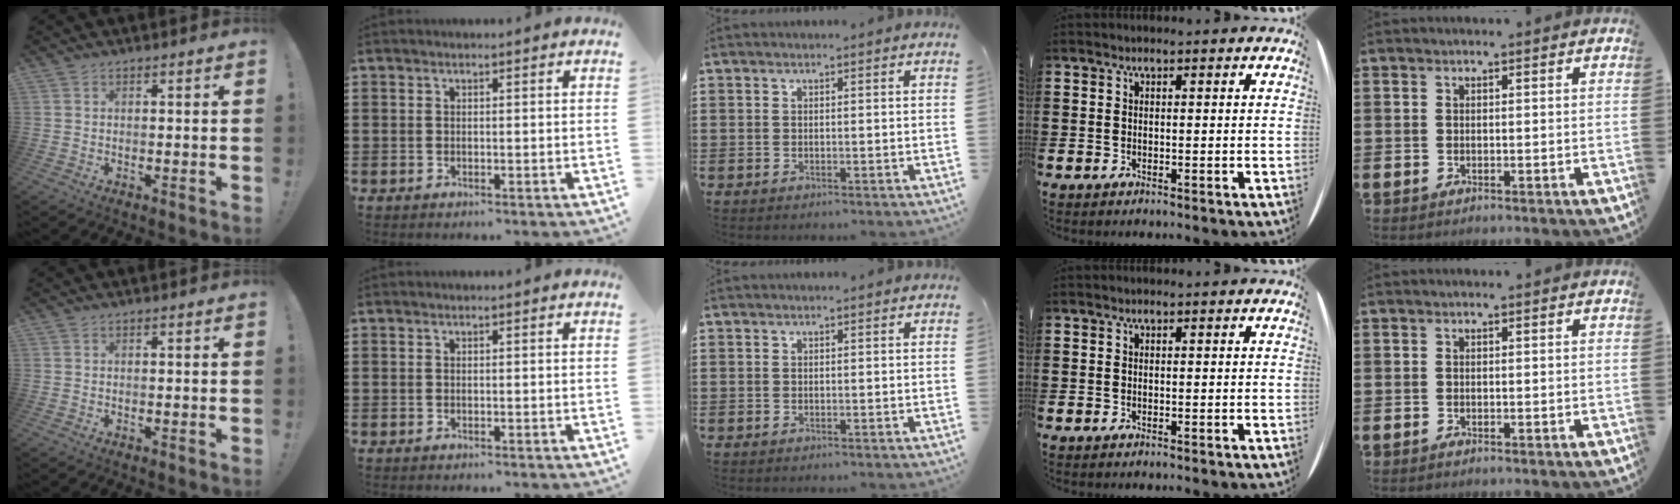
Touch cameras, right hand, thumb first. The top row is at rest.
{}